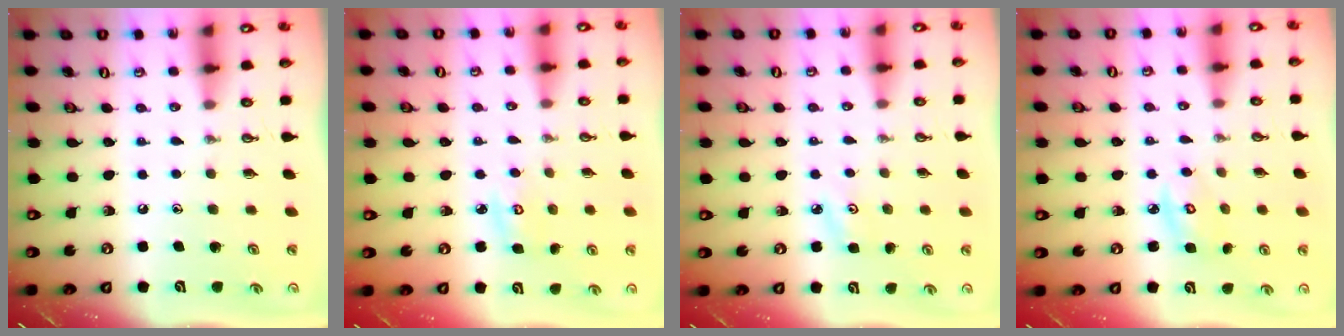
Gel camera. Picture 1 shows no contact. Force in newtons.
{"total": 4.8, "press": 4.8, "slide": 0.4}
{"total": 3.3, "press": 3.3, "slide": 0.4}
{"total": 4.2, "press": 4.2, "slide": 0.3}